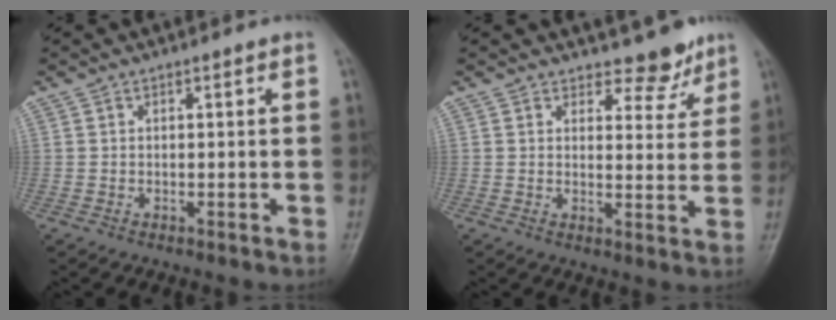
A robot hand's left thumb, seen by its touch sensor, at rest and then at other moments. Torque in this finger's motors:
{"motor_torque": [-0.09, 0.05, -0.19, 0.14, 0.02]}